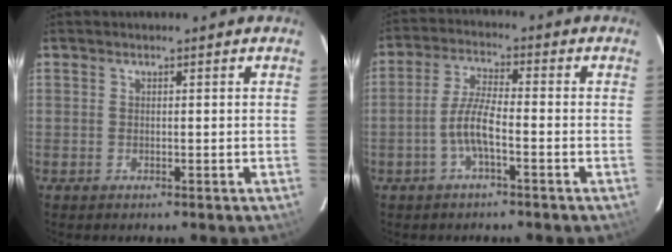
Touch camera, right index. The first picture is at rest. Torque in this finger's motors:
{"motor_torque": [0.83, -0.46, 0.58, 0.13]}